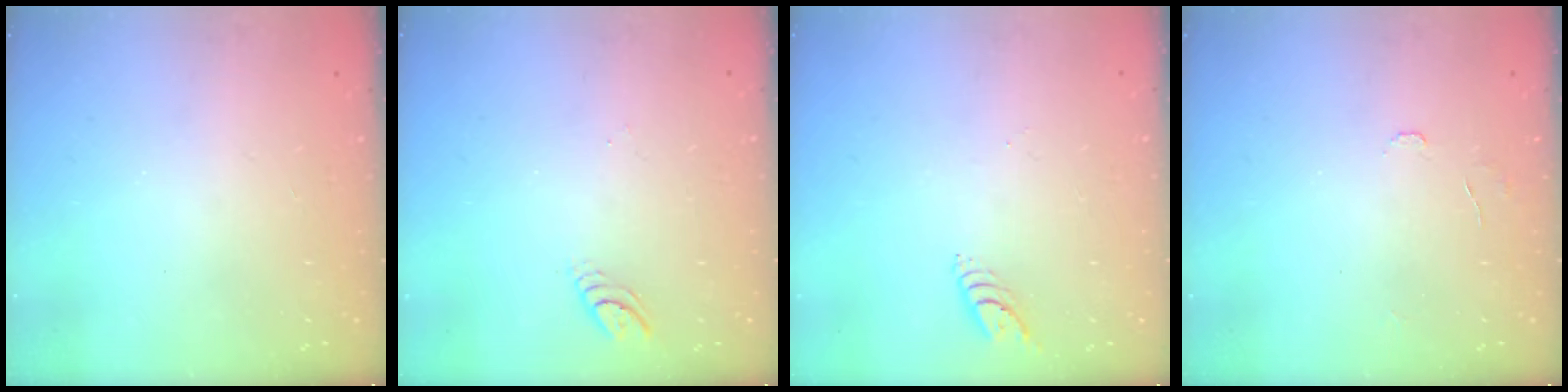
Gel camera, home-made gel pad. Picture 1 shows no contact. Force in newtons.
{"total": 3.9, "press": 3.9, "slide": 0.4}
{"total": 5.2, "press": 5.2, "slide": 0.2}
{"total": 4.3, "press": 4.3, "slide": 0.4}